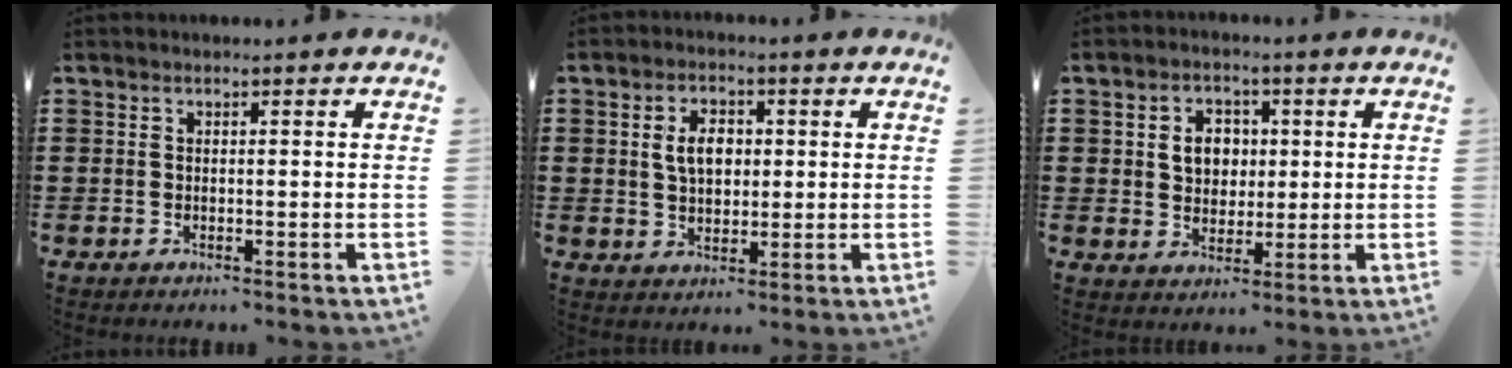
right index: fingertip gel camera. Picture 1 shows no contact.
{"total": 4.8, "force": [0.7, 3.1, 3.6], "torque": [-0.070, 0.011, 0.008]}
{"total": 5.0, "force": [0.9, 4.2, 2.6], "torque": [-0.058, 0.012, 0.010]}